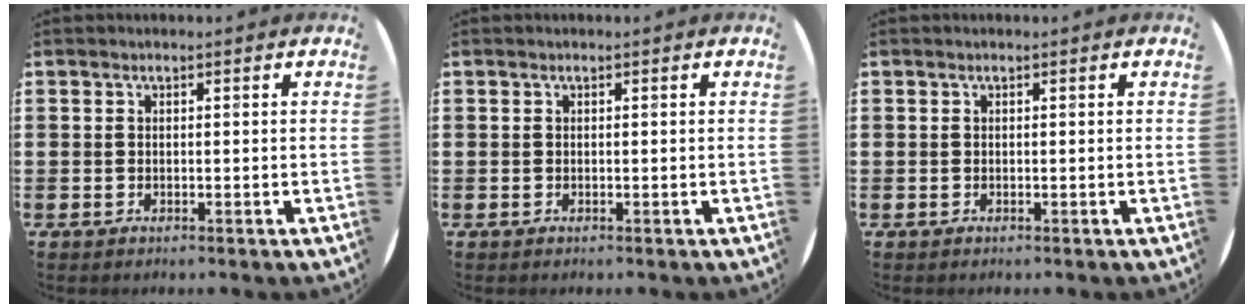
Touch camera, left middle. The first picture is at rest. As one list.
[{"total": 0.0}, {"total": 0.0}]